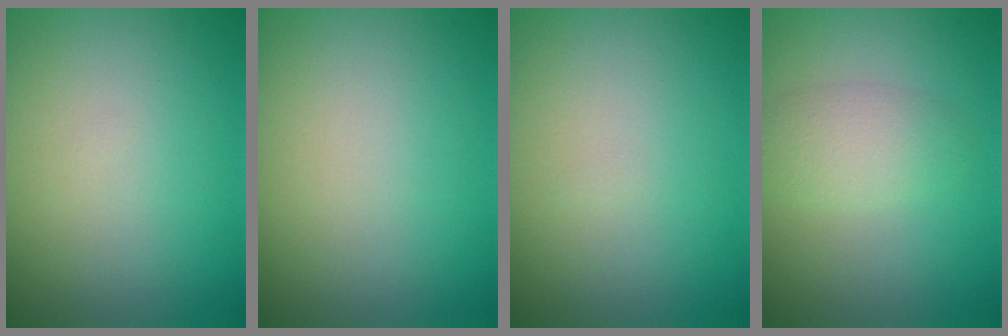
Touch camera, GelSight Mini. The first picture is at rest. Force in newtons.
{"total": 0.0}
{"total": 0.0}
{"total": 2.7, "press": 2.7, "slide": 0.1}